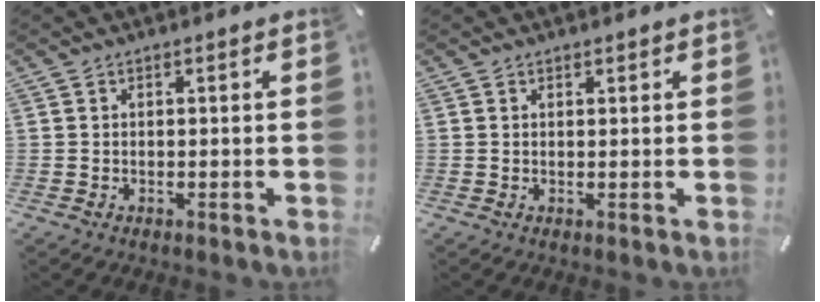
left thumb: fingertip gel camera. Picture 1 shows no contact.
{"total": 0.6, "force": [0.5, 0.3, 0.1], "torque": [-0.003, -0.001, 0.010]}